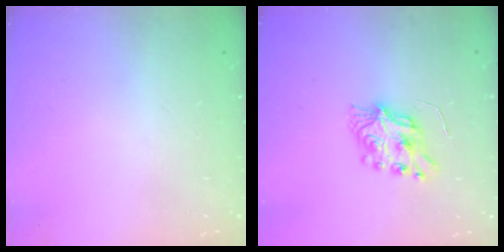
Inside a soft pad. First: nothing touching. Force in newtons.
{"total": 7.4, "press": 7.3, "slide": 0.7}